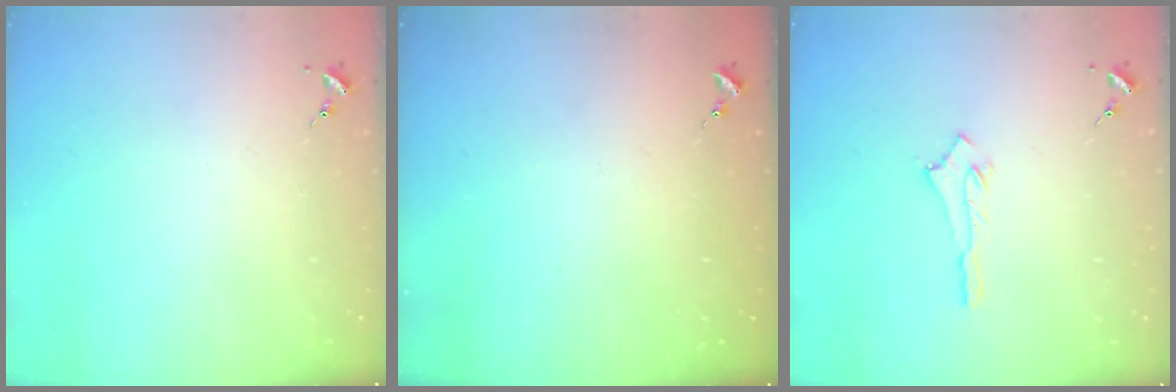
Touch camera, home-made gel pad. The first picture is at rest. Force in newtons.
{"total": 0.0}
{"total": 2.9, "press": 2.9, "slide": 0.2}